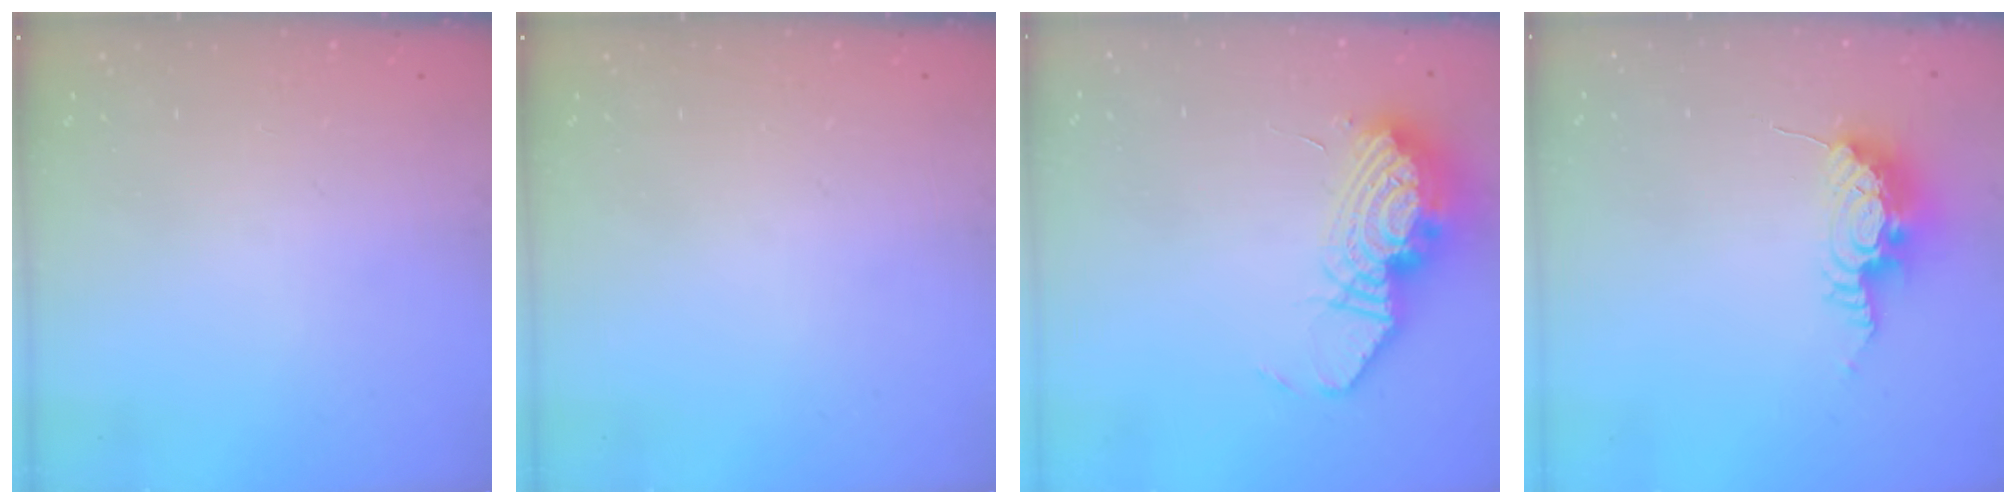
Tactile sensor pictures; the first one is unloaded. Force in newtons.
{"total": 0.0}
{"total": 17.0, "press": 15.4, "slide": 7.2}
{"total": 10.5, "press": 10.5, "slide": 0.2}